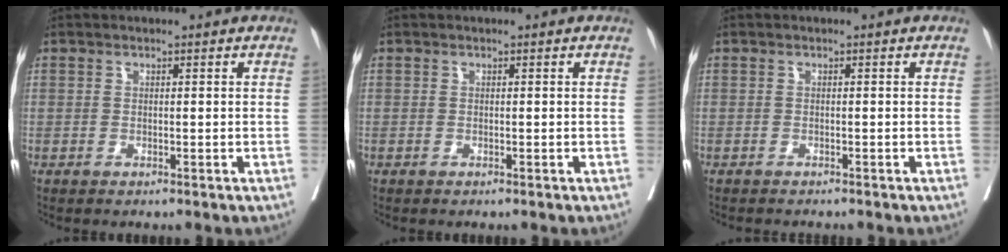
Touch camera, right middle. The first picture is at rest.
{"total": 0.0}
{"total": 2.2, "force": [-2.1, 0.3, 0.6], "torque": [-0.011, -0.004, -0.026]}